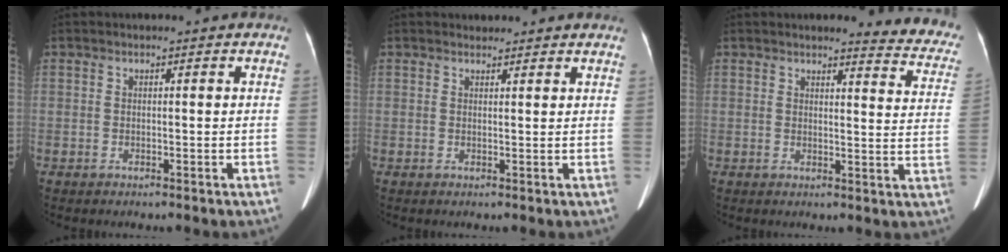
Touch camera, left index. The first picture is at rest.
{"total": 2.8, "force": [2.6, 0.8, 0.3], "torque": [-0.008, 0.015, 0.030]}
{"total": 10.4, "force": [9.9, 1.5, 2.7], "torque": [0.000, -0.057, 0.079]}